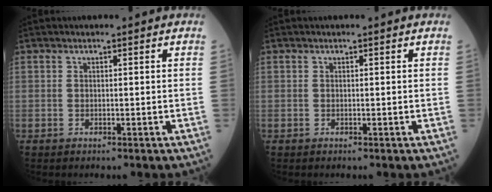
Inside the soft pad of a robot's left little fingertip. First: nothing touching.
{"total": 0.0}